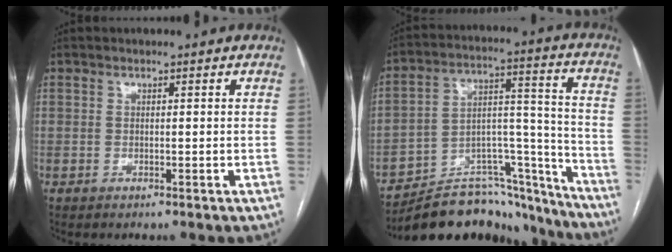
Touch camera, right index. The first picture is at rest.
{"total": 22.6, "force": [-21.0, 6.3, 5.4], "torque": [-0.054, 0.054, -0.310]}